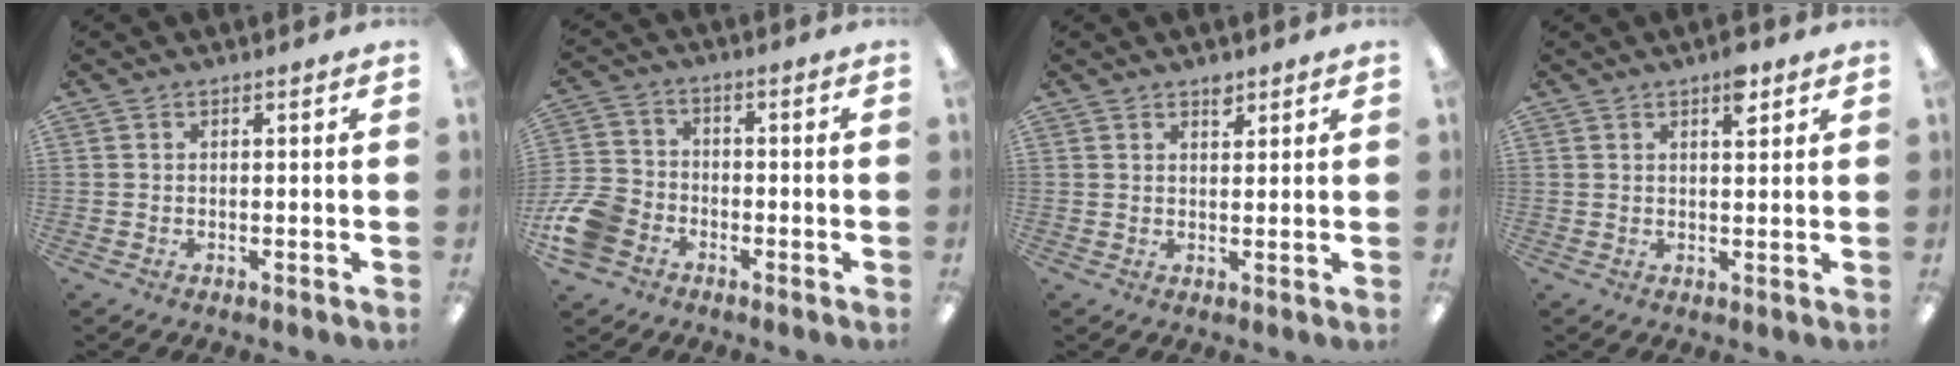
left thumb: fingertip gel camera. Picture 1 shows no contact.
{"total": 10.4, "force": [-4.9, 7.6, 5.1], "torque": [-0.114, 0.037, -0.089]}
{"total": 2.6, "force": [1.9, 1.4, 1.0], "torque": [0.002, -0.009, 0.030]}
{"total": 4.5, "force": [2.7, 1.8, 3.1], "torque": [-0.035, -0.009, 0.040]}